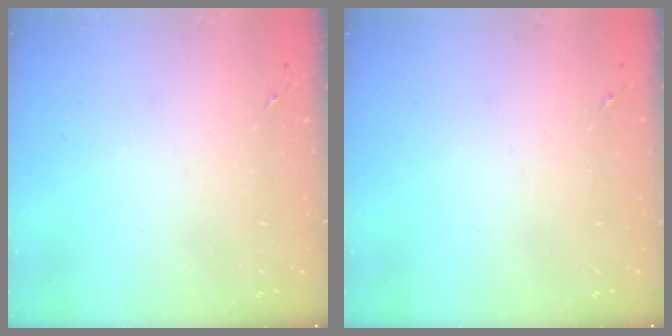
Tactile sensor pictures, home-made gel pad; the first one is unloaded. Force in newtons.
{"total": 0.0}